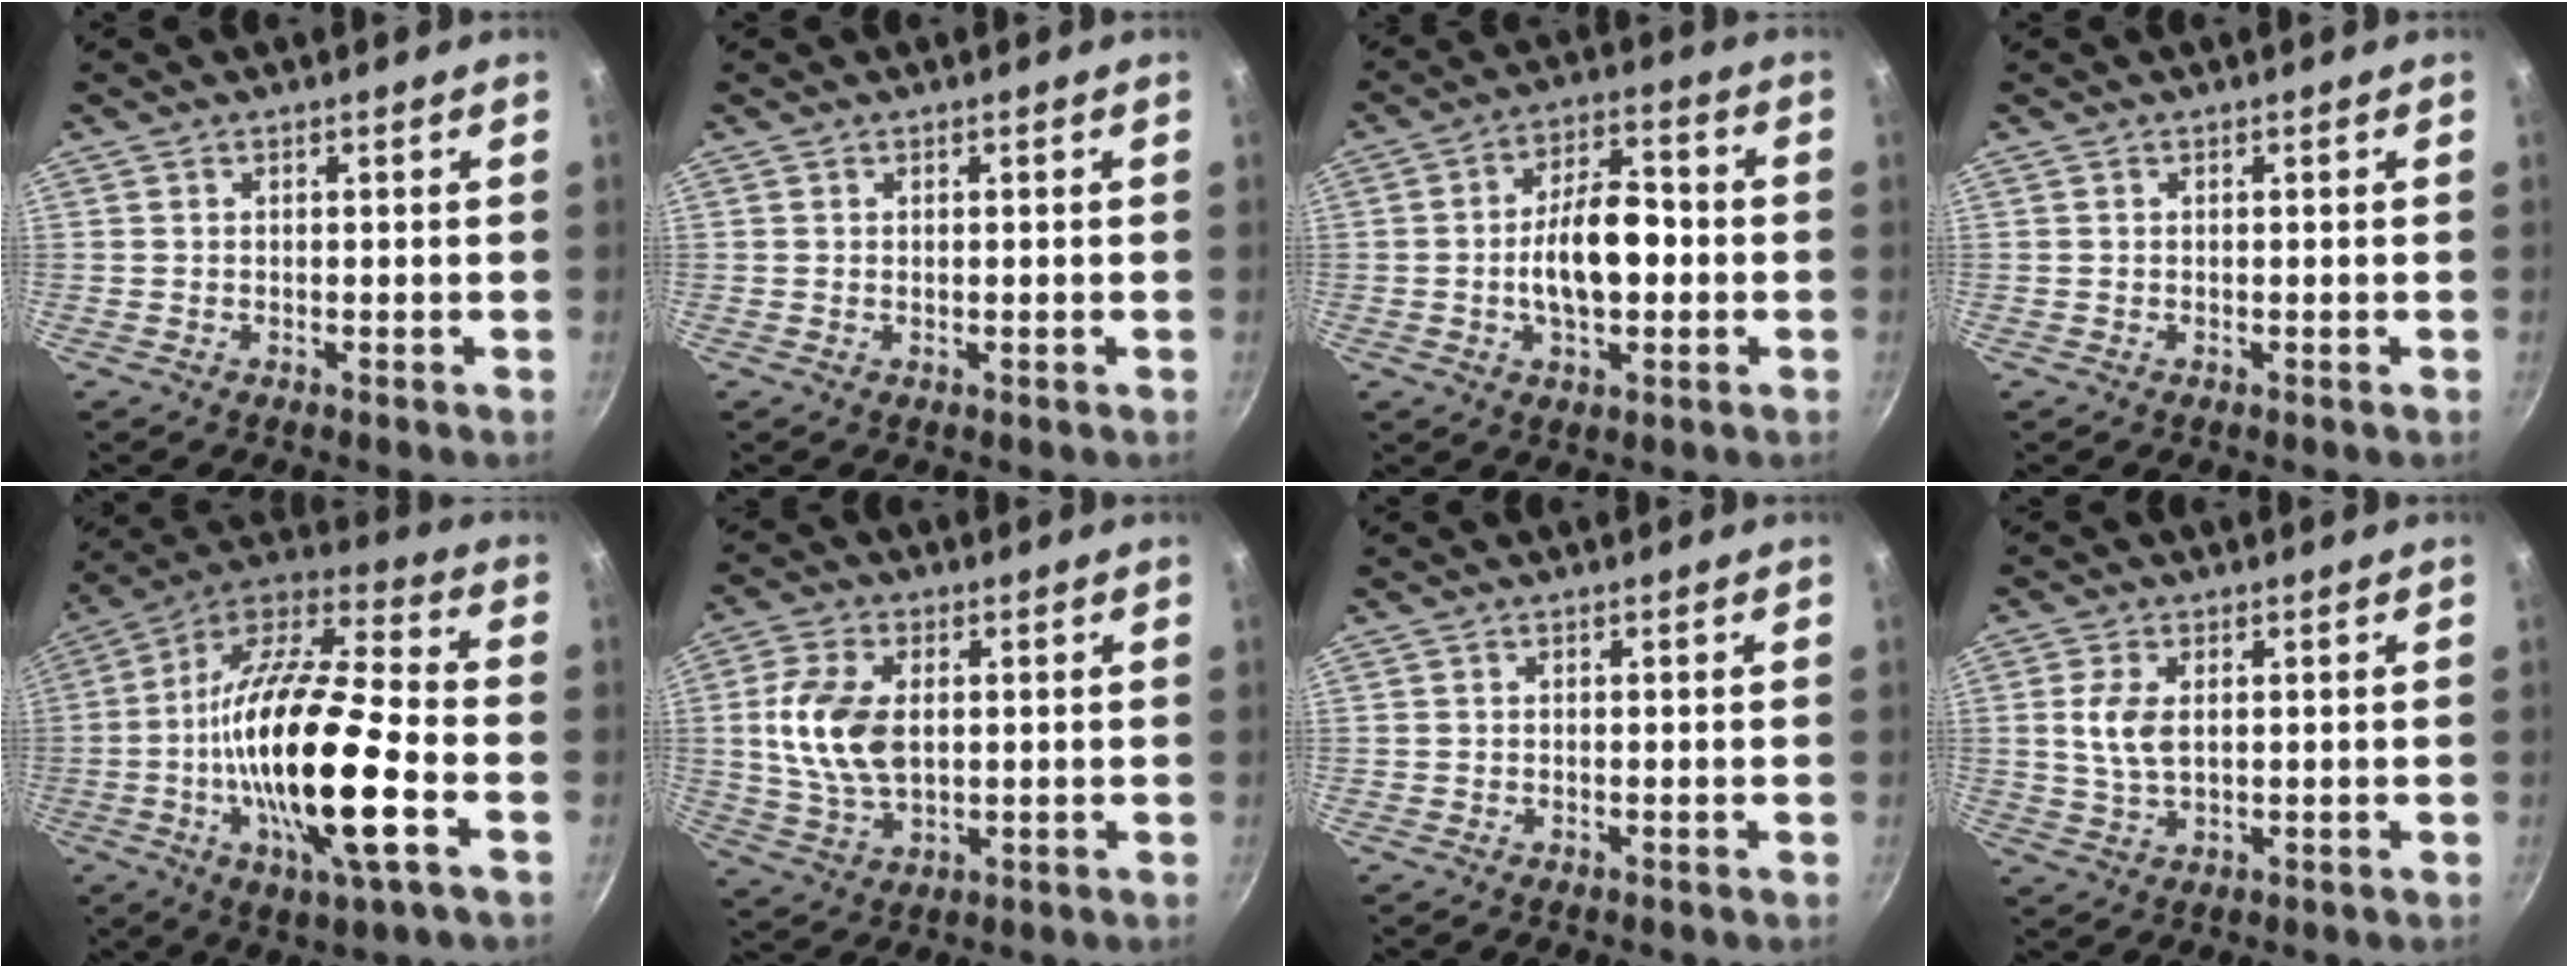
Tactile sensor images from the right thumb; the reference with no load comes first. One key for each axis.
{"total": 0.0}
{"total": 11.8, "fx": -1.4, "fy": 6.4, "fz": 9.9, "tx": -0.141, "ty": 0.030, "tz": -0.028}
{"total": 0.0}
{"total": 24.8, "fx": -5.8, "fy": 6.6, "fz": 23.2, "tx": -0.421, "ty": 0.021, "tz": -0.119}
{"total": 11.9, "fx": 1.2, "fy": 7.1, "fz": 9.4, "tx": -0.177, "ty": -0.004, "tz": 0.024}
{"total": 0.0}
{"total": 5.6, "fx": 1.0, "fy": 3.1, "fz": 4.6, "tx": -0.094, "ty": -0.002, "tz": 0.021}